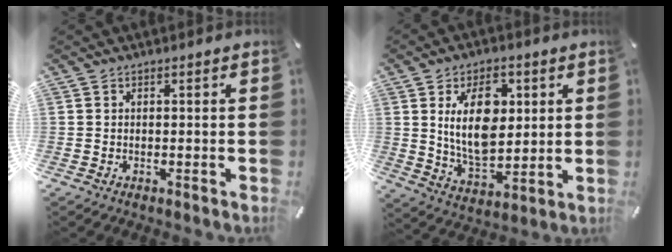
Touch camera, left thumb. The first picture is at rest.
{"total": 15.1, "force": [3.8, 9.7, 10.9], "torque": [-0.209, -0.002, 0.061]}